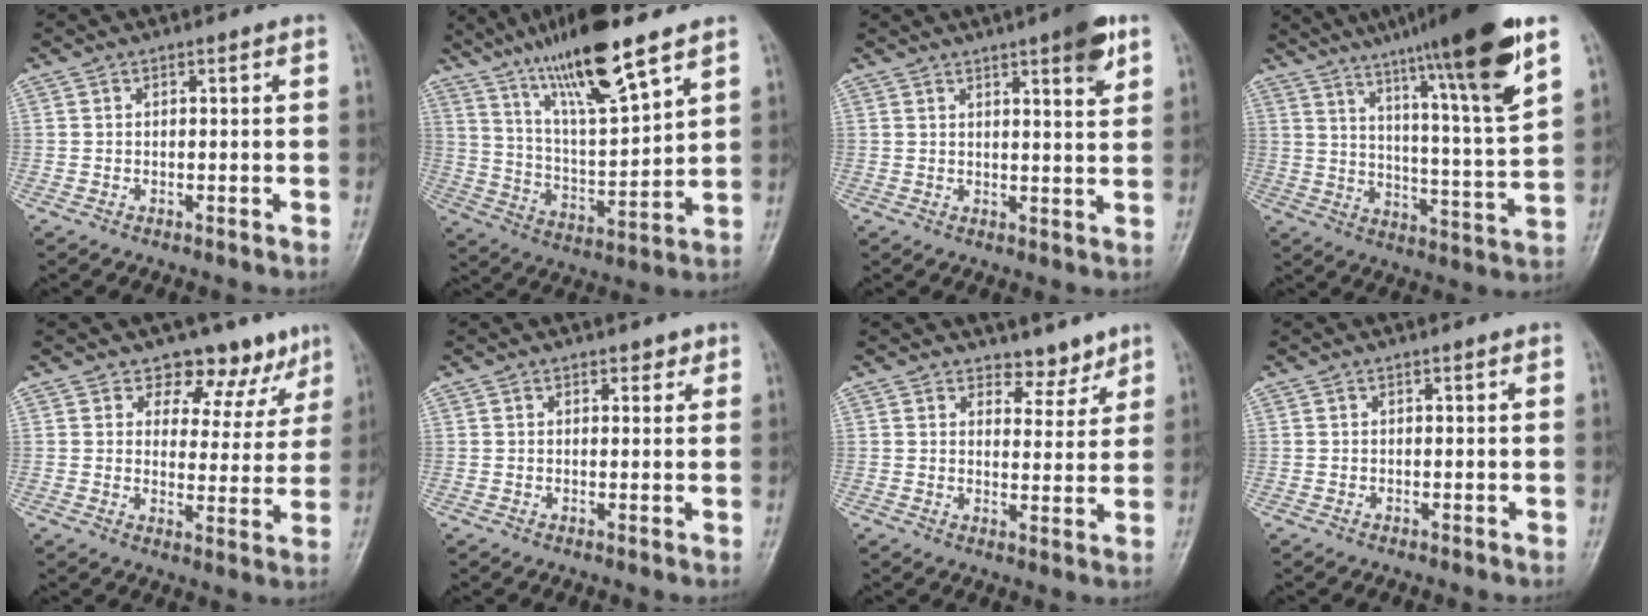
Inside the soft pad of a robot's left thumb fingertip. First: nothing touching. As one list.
[{"total": 17.6, "force": [11.9, 2.9, 12.6], "torque": [-0.213, -0.054, 0.222]}, {"total": 7.0, "force": [4.0, 1.3, 5.6], "torque": [-0.068, -0.018, 0.052]}, {"total": 22.1, "force": [14.2, 1.0, 16.8], "torque": [-0.239, -0.051, 0.216]}, {"total": 10.1, "force": [7.7, 6.2, 2.5], "torque": [0.017, -0.042, 0.088]}, {"total": 1.8, "force": [1.2, 1.1, 0.7], "torque": [0.007, -0.005, 0.012]}, {"total": 4.6, "force": [3.8, 2.4, 0.9], "torque": [0.017, -0.029, 0.058]}, {"total": 0.0}]